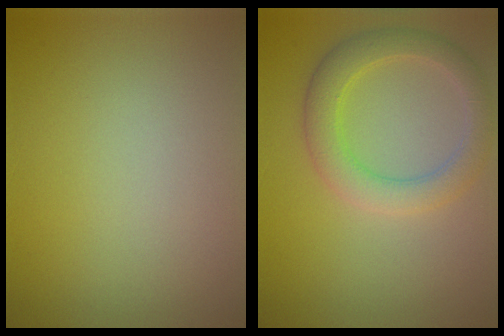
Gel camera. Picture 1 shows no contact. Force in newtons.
{"total": 3.8, "press": 3.8, "slide": 0.1}